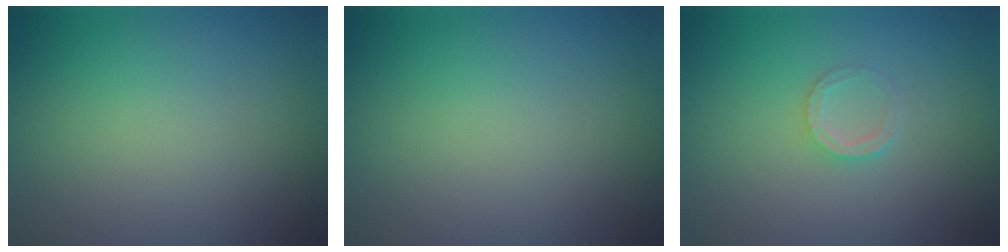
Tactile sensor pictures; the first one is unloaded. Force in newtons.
{"total": 0.0}
{"total": 1.4, "press": 1.3, "slide": 0.2}